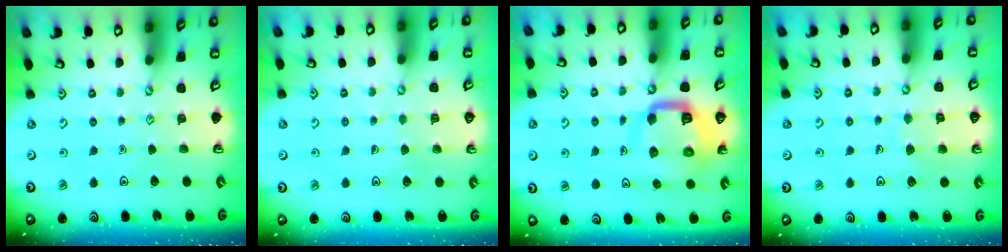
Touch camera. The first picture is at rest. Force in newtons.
{"total": 3.2, "press": 3.2, "slide": 0.2}
{"total": 12.5, "press": 12.4, "slide": 1.5}
{"total": 6.0, "press": 6.0, "slide": 0.3}